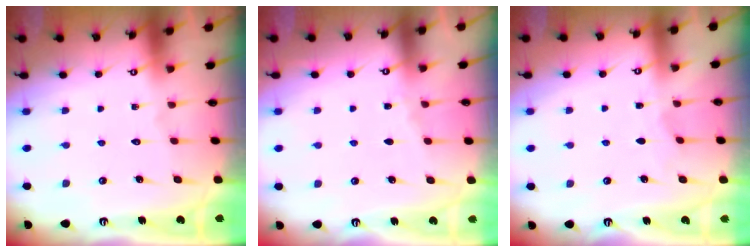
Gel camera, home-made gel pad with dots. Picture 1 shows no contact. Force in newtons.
{"total": 2.7, "press": 2.7, "slide": 0.4}
{"total": 2.8, "press": 2.8, "slide": 0.4}